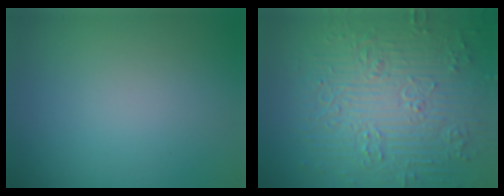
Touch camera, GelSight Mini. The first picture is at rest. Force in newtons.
{"total": 9.2, "press": 6.8, "slide": 6.2}